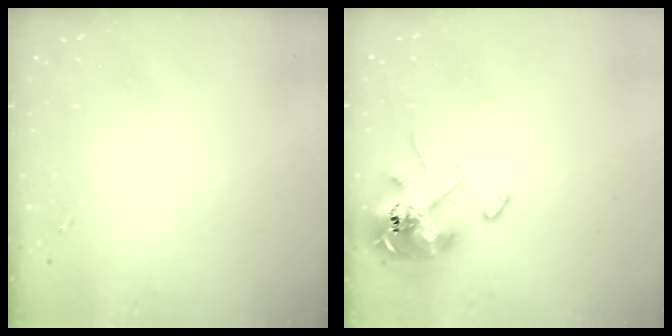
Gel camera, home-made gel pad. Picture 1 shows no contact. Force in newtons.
{"total": 12.8, "press": 12.6, "slide": 2.2}